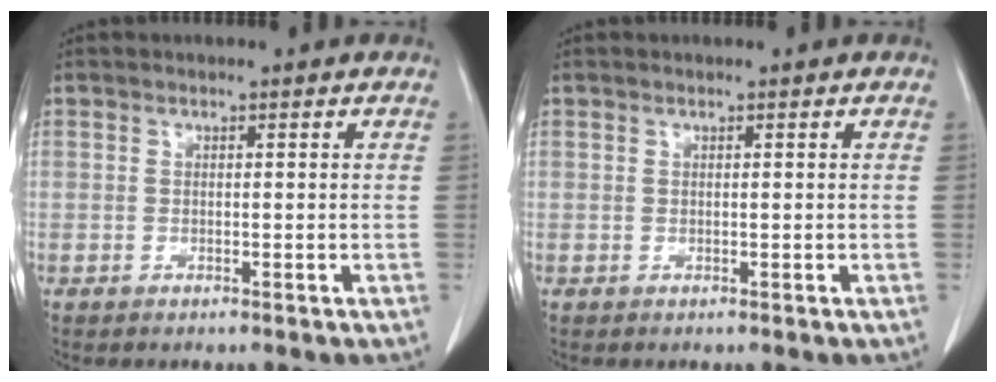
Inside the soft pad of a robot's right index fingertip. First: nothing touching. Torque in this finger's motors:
{"motor_torque": [0.00, 0.00, 0.01, 0.00]}